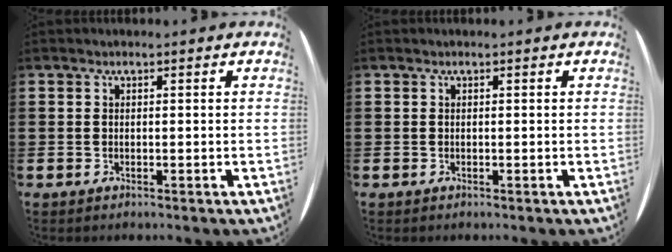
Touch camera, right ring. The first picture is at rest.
{"total": 0.0}